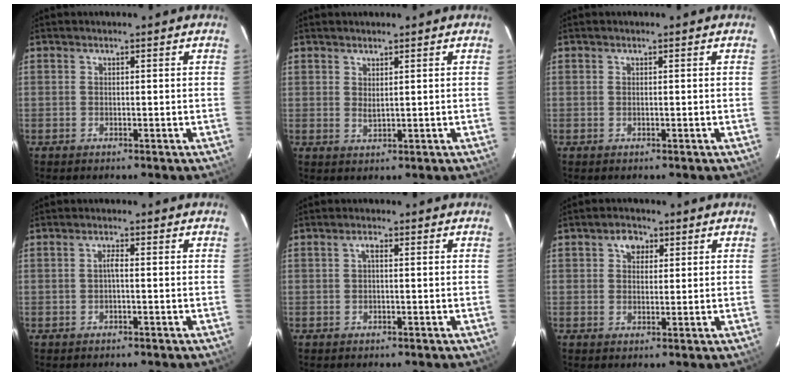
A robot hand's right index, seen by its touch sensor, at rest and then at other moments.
{"total": 1.4, "force": [1.0, 0.4, 0.9], "torque": [-0.017, -0.001, 0.018]}
{"total": 0.0}
{"total": 1.6, "force": [-0.4, 0.3, 1.5], "torque": [-0.030, 0.008, -0.008]}
{"total": 1.2, "force": [0.1, 0.5, 1.1], "torque": [-0.021, 0.007, -0.002]}
{"total": 3.3, "force": [1.3, 2.6, 1.5], "torque": [-0.017, 0.012, 0.022]}